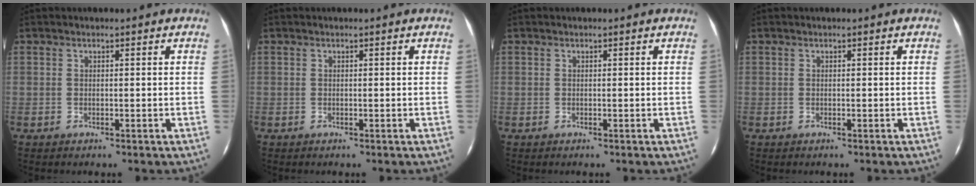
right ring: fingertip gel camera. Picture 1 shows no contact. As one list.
[{"total": 0.0}, {"total": 0.0}, {"total": 0.0}]